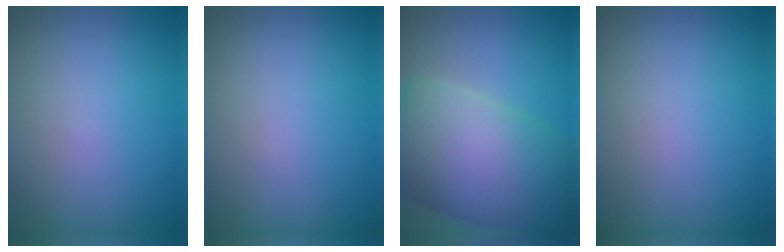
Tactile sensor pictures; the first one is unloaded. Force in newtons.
{"total": 0.0}
{"total": 12.3, "press": 12.3, "slide": 0.6}
{"total": 0.0}